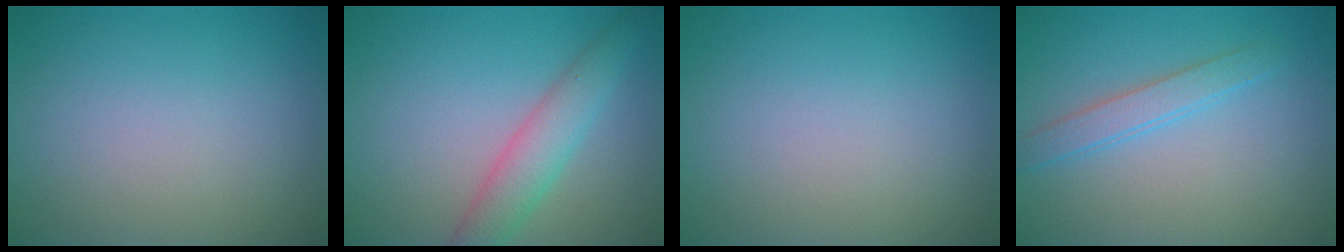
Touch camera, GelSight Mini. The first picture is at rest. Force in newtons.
{"total": 3.7, "press": 3.7, "slide": 0.3}
{"total": 0.0}
{"total": 1.7, "press": 1.7, "slide": 0.1}